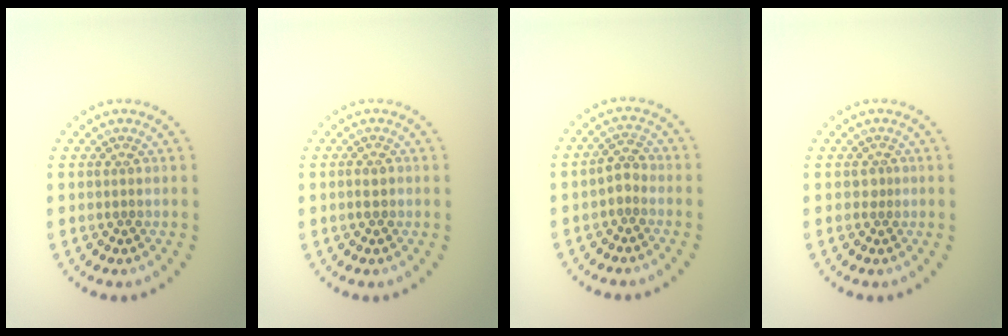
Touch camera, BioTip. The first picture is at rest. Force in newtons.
{"total": 1.1, "press": 1.0, "slide": 0.5}
{"total": 1.6, "press": 1.5, "slide": 0.7}
{"total": 0.8, "press": 0.4, "slide": 0.6}